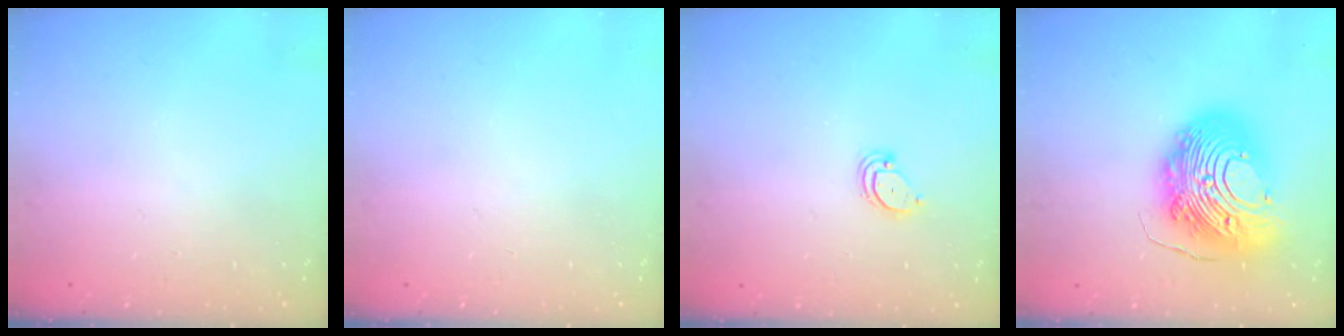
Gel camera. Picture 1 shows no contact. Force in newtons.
{"total": 0.0}
{"total": 3.0, "press": 3.0, "slide": 0.2}
{"total": 20.9, "press": 20.8, "slide": 2.0}